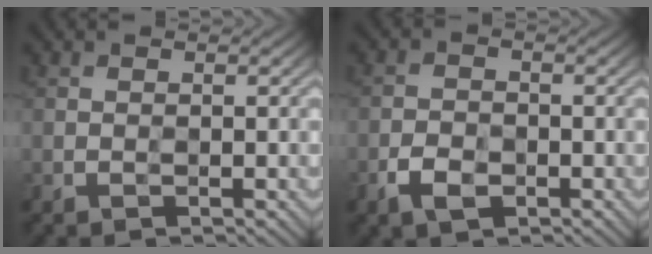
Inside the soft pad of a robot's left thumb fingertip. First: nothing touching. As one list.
[{"total": 2.7, "force": [-1.8, 1.5, 1.2], "torque": [-0.028, -0.002, -0.038]}]